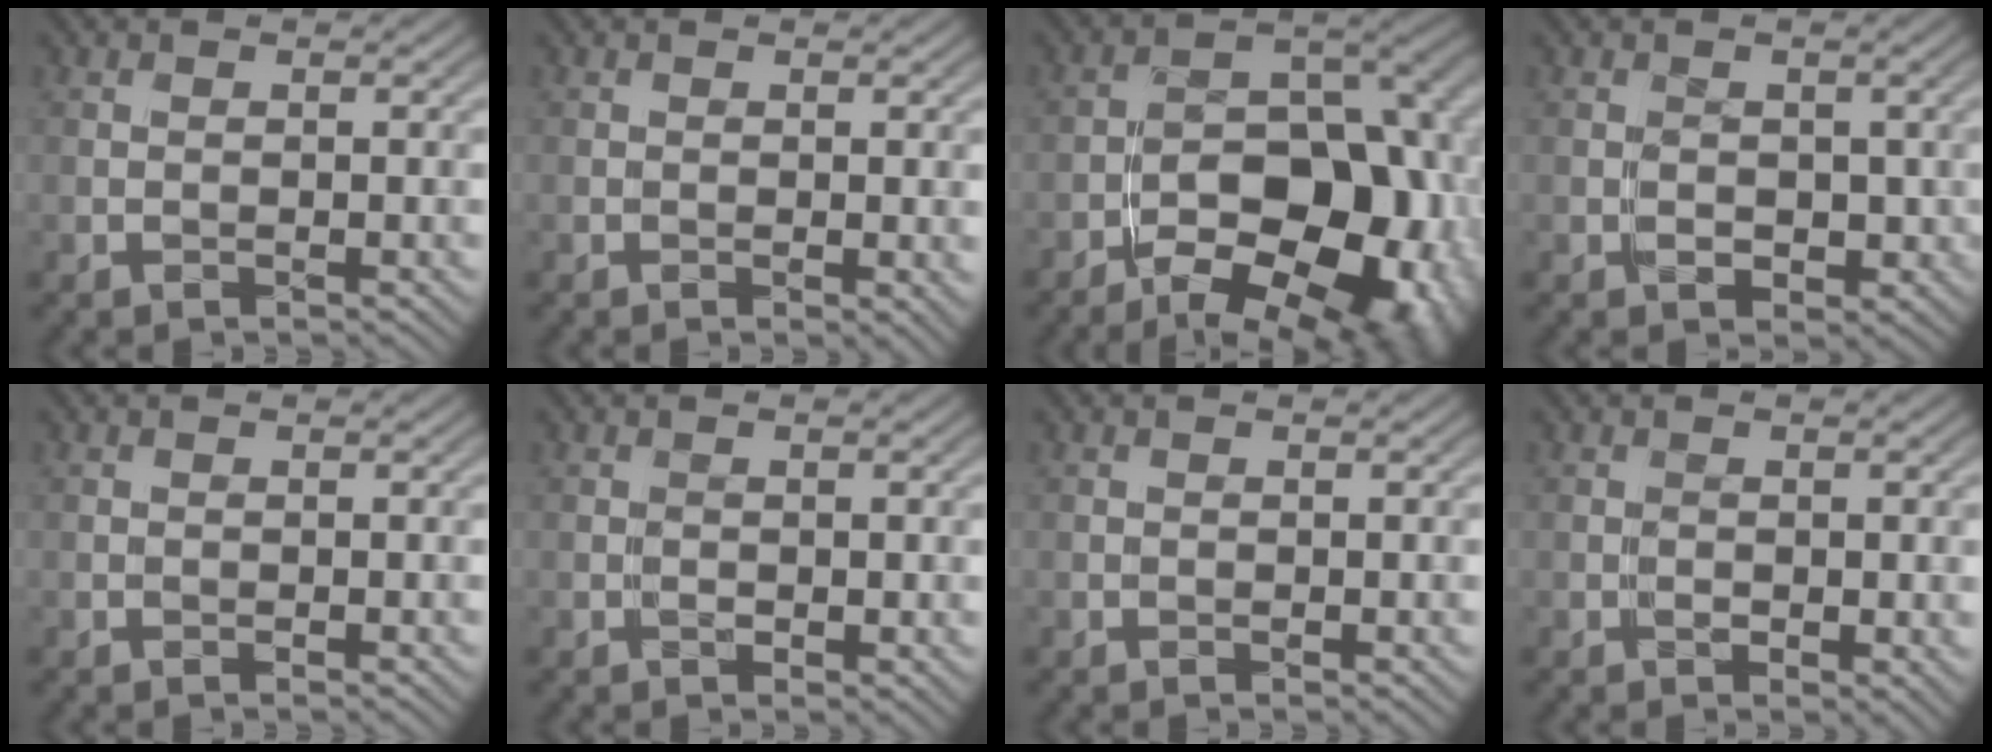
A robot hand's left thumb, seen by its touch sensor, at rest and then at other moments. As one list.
[{"total": 3.0, "force": [-0.5, 1.2, 2.6], "torque": [-0.030, -0.007, -0.003]}, {"total": 18.5, "force": [-9.3, 11.1, 11.5], "torque": [-0.113, 0.009, -0.120]}, {"total": 1.7, "force": [0.0, 1.7, 0.5], "torque": [-0.003, -0.011, 0.008]}, {"total": 0.0}, {"total": 1.1, "force": [0.1, 0.8, 0.8], "torque": [-0.006, -0.005, 0.009]}, {"total": 1.1, "force": [-0.2, 0.3, 1.1], "torque": [-0.014, -0.001, 0.000]}, {"total": 2.9, "force": [-0.1, 1.6, 2.4], "torque": [-0.025, -0.007, 0.005]}]